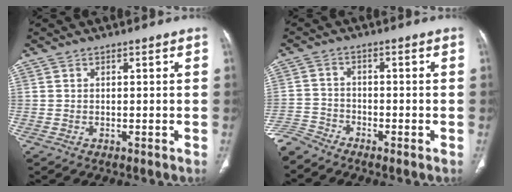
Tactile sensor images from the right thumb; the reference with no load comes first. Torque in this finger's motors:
{"motor_torque": [0.94, -0.21, 0.02, -0.64, -0.02]}